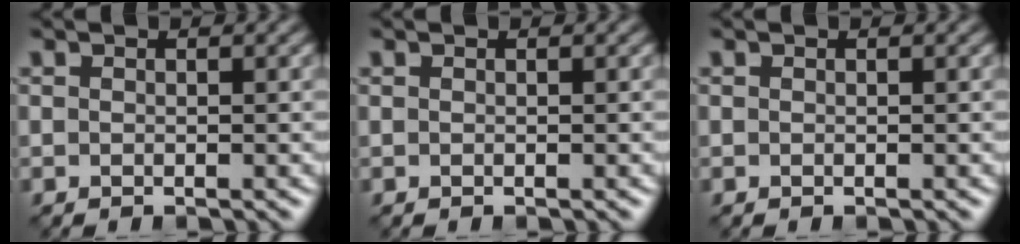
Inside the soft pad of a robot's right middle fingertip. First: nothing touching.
{"total": 0.0}
{"total": 0.0}